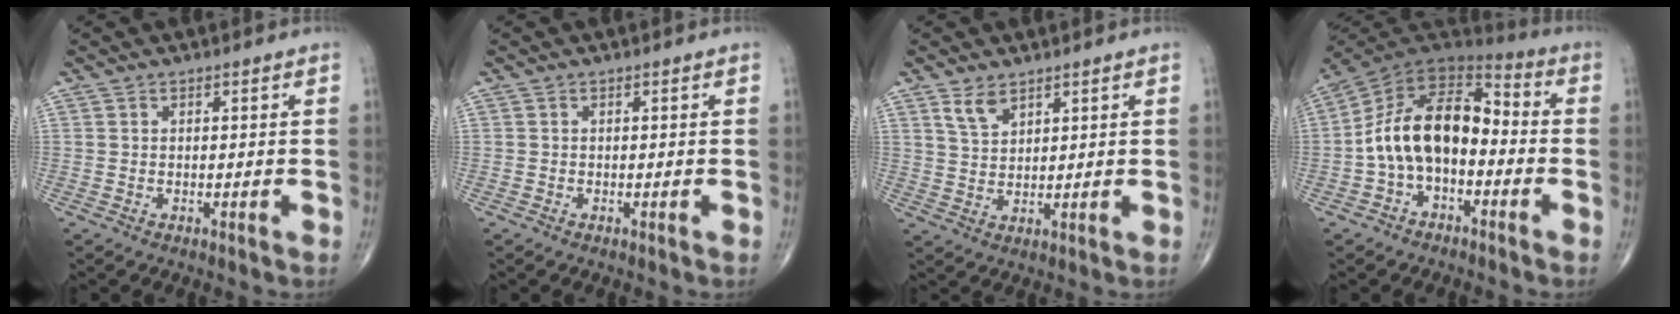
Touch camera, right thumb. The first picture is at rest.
{"total": 0.0}
{"total": 4.0, "force": [2.7, 2.0, 2.2], "torque": [-0.033, -0.017, 0.059]}
{"total": 15.6, "force": [-2.4, 9.5, 12.2], "torque": [-0.193, 0.058, -0.054]}